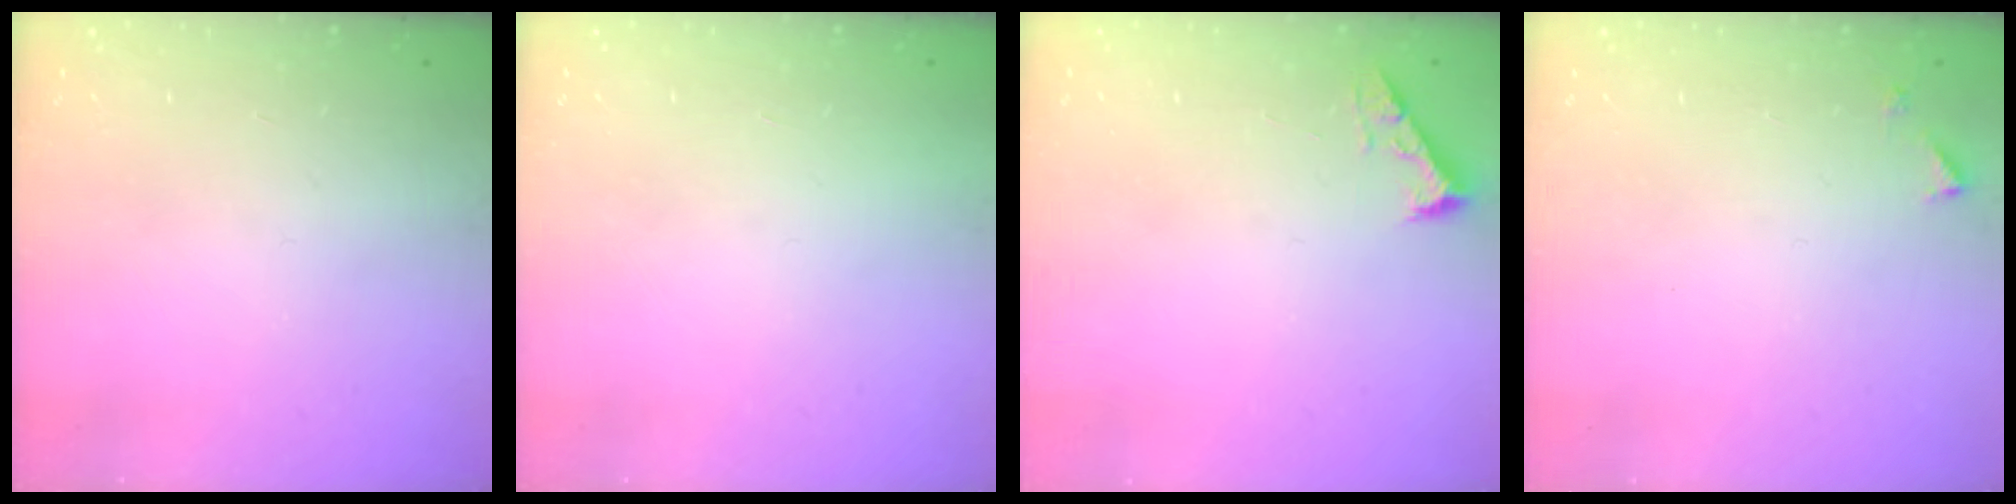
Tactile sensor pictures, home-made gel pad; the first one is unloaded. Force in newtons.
{"total": 1.6, "press": 1.6, "slide": 0.1}
{"total": 2.5, "press": 2.5, "slide": 0.3}
{"total": 3.2, "press": 3.2, "slide": 0.3}